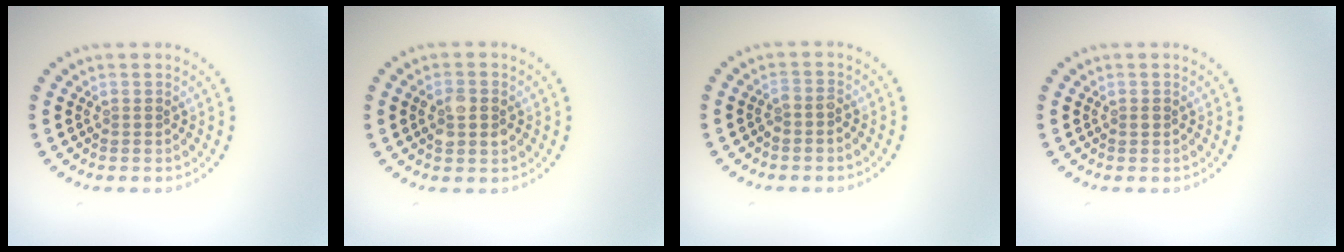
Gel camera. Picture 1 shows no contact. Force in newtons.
{"total": 2.5, "press": 2.5, "slide": 0.2}
{"total": 0.8, "press": 0.6, "slide": 0.6}
{"total": 0.6, "press": 0.6, "slide": 0.1}